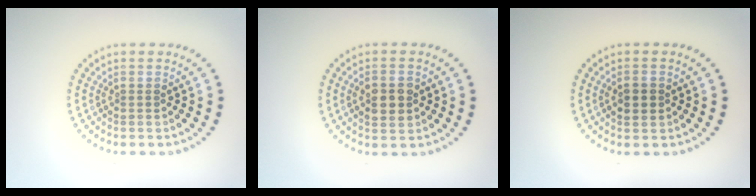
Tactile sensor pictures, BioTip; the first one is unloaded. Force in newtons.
{"total": 2.9, "press": 2.9, "slide": 0.2}
{"total": 2.4, "press": 2.4, "slide": 0.1}